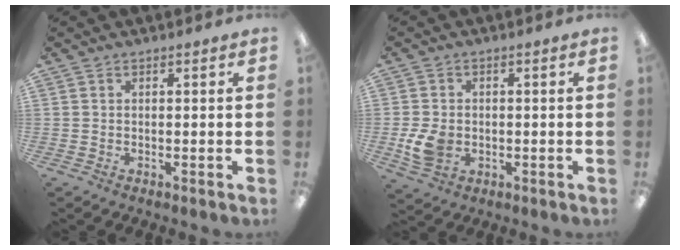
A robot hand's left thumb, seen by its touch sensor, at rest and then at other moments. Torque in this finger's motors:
{"motor_torque": [-0.30, 0.39, 0.02, -0.04, 0.05]}